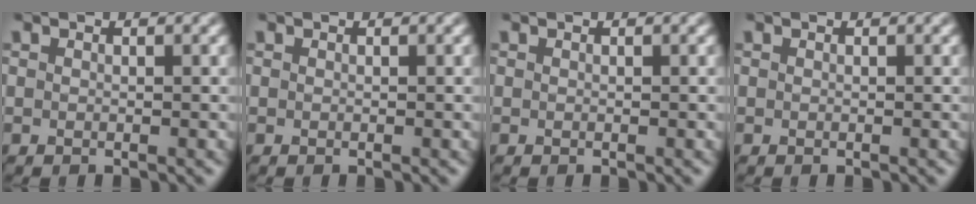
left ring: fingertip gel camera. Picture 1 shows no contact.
{"total": 0.0}
{"total": 0.0}
{"total": 0.0}